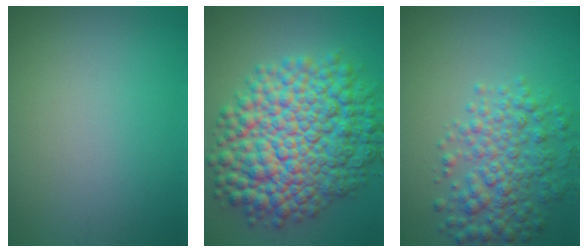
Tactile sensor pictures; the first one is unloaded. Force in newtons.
{"total": 13.0, "press": 13.0, "slide": 0.2}
{"total": 5.5, "press": 5.5, "slide": 0.2}